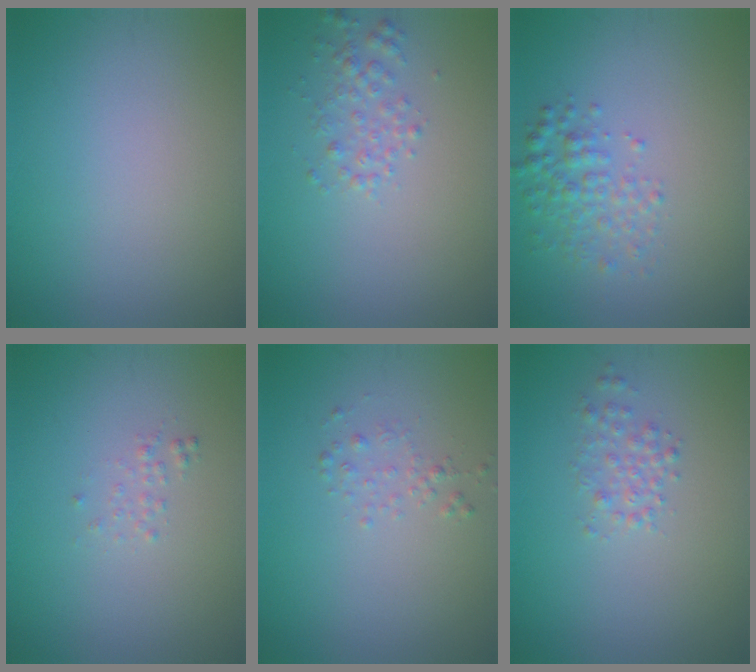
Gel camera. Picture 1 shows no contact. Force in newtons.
{"total": 1.9, "press": 1.9, "slide": 0.1}
{"total": 2.7, "press": 2.7, "slide": 0.1}
{"total": 0.7, "press": 0.7, "slide": 0.1}
{"total": 1.1, "press": 1.1, "slide": 0.1}
{"total": 1.6, "press": 1.6, "slide": 0.0}